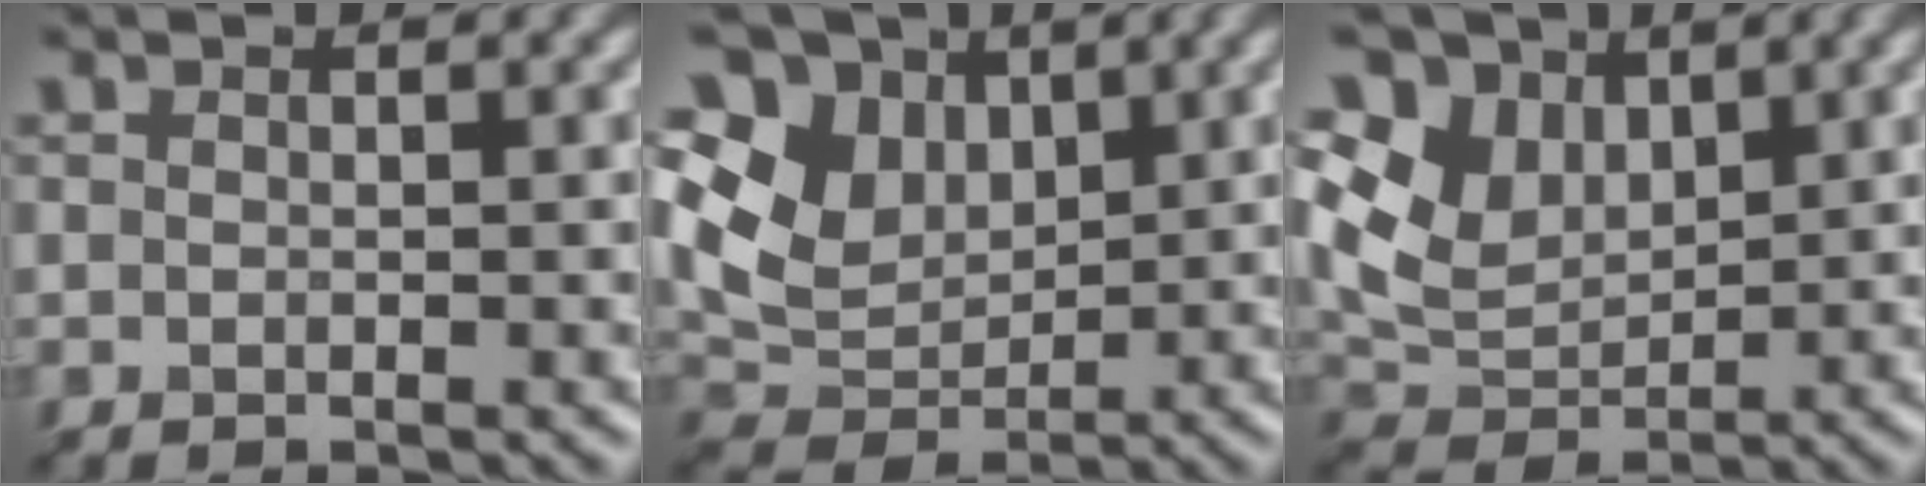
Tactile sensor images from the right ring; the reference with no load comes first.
{"total": 7.3, "force": [3.2, 5.3, 3.8], "torque": [-0.108, 0.022, 0.071]}
{"total": 5.8, "force": [2.9, 4.1, 2.8], "torque": [-0.087, 0.014, 0.071]}